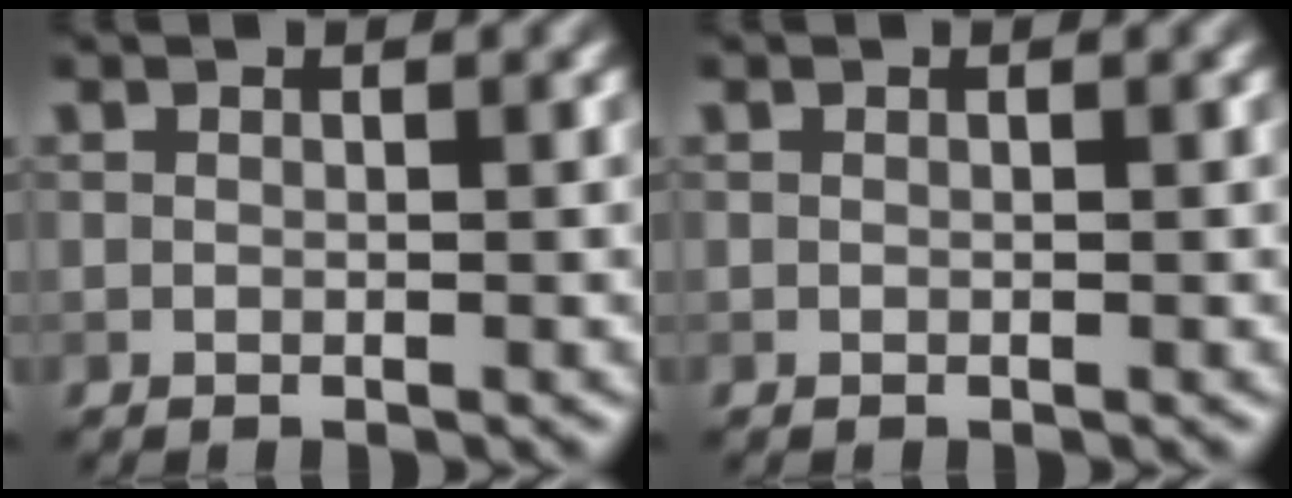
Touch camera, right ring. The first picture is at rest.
{"total": 0.0}